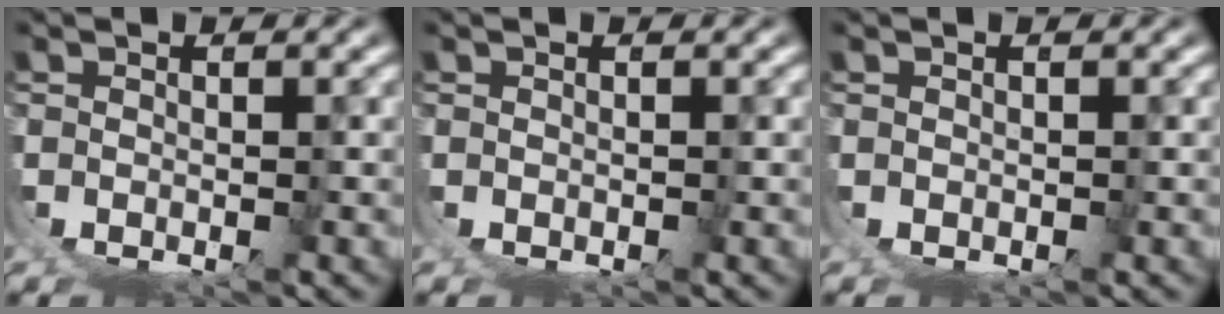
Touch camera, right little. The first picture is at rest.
{"total": 0.0}
{"total": 0.0}